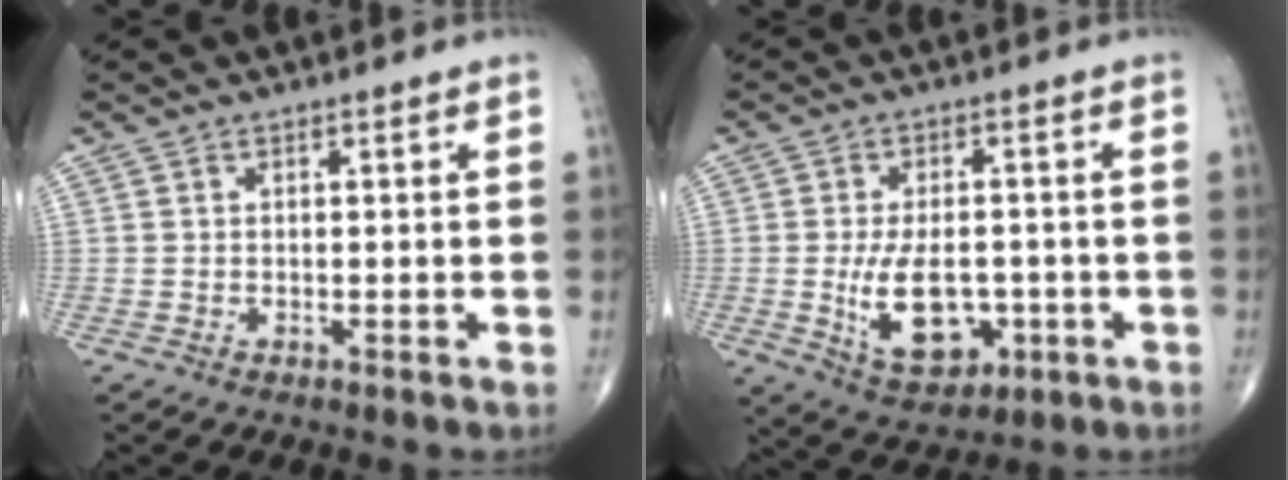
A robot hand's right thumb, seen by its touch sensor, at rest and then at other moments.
{"total": 11.3, "force": [-2.2, 6.6, 8.9], "torque": [-0.133, -0.003, -0.020]}